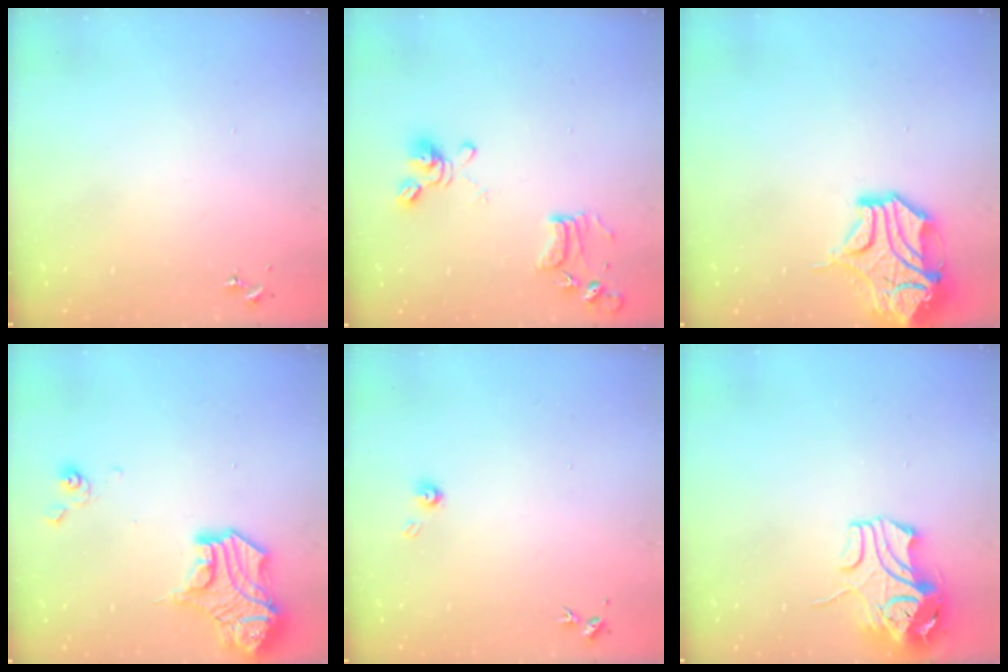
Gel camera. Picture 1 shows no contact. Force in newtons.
{"total": 13.1, "press": 13.0, "slide": 1.3}
{"total": 15.8, "press": 15.6, "slide": 2.5}
{"total": 17.0, "press": 16.9, "slide": 1.4}
{"total": 4.3, "press": 4.3, "slide": 0.3}
{"total": 10.8, "press": 10.6, "slide": 1.6}